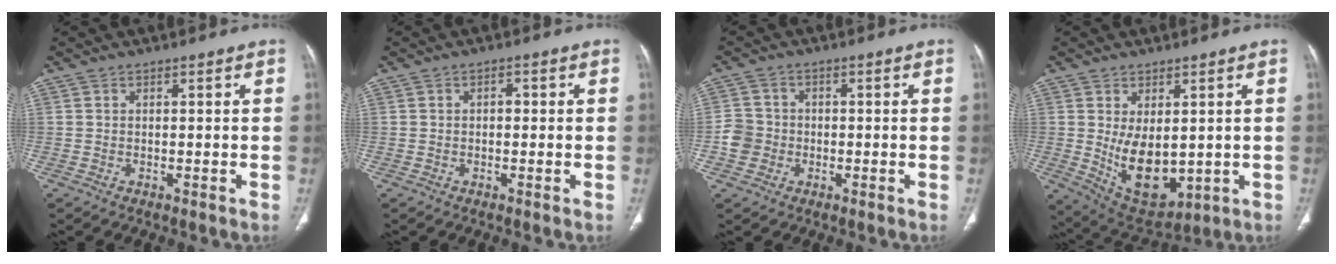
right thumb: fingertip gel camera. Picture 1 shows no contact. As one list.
[{"total": 1.2, "force": [0.1, 0.7, 1.0], "torque": [-0.011, 0.000, -0.003]}, {"total": 4.6, "force": [-1.2, 4.3, 1.4], "torque": [-0.011, 0.013, -0.028]}, {"total": 11.4, "force": [0.1, 6.5, 9.4], "torque": [-0.132, -0.019, 0.031]}]